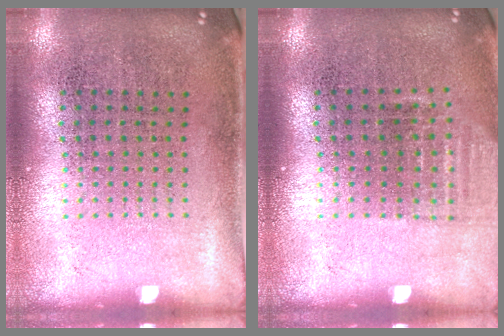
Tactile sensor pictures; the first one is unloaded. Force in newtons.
{"total": 1.0, "press": 0.9, "slide": 0.4}